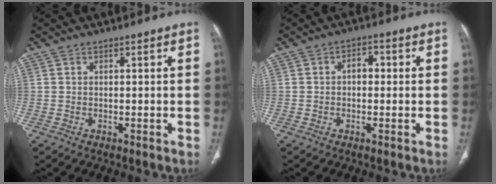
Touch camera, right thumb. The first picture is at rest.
{"total": 3.0, "force": [0.1, 2.1, 2.2], "torque": [-0.020, 0.014, -0.006]}